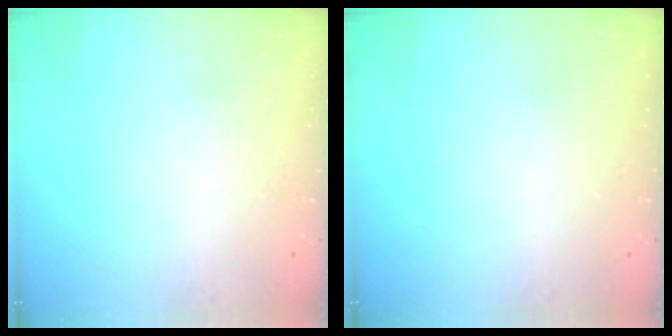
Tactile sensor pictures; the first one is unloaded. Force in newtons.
{"total": 0.0}